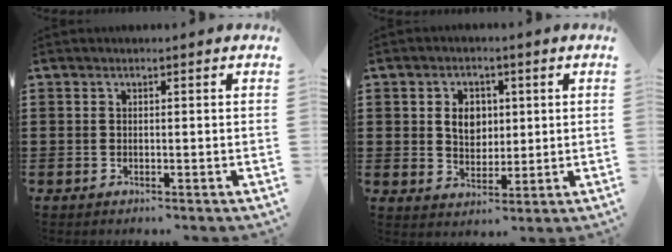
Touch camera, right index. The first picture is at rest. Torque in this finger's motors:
{"motor_torque": [0.08, 0.01, 0.17, 0.10]}